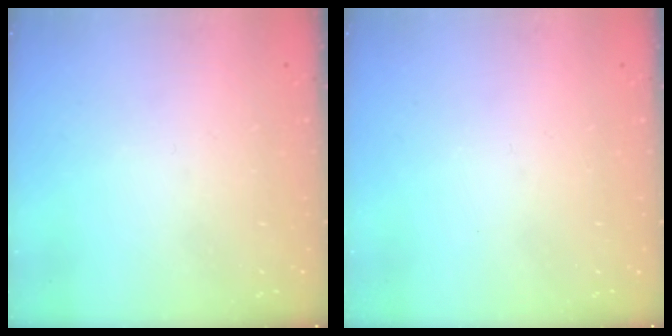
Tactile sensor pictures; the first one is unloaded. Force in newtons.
{"total": 0.0}